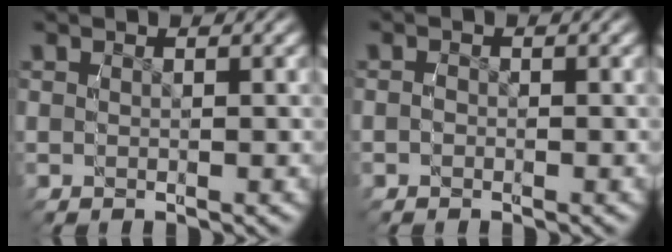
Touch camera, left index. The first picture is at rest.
{"total": 0.8, "force": [-0.6, 0.6, 0.0], "torque": [-0.005, -0.004, -0.012]}